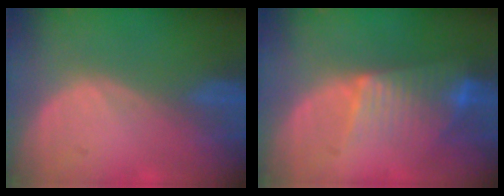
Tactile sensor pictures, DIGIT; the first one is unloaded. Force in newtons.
{"total": 7.7, "press": 6.6, "slide": 4.0}